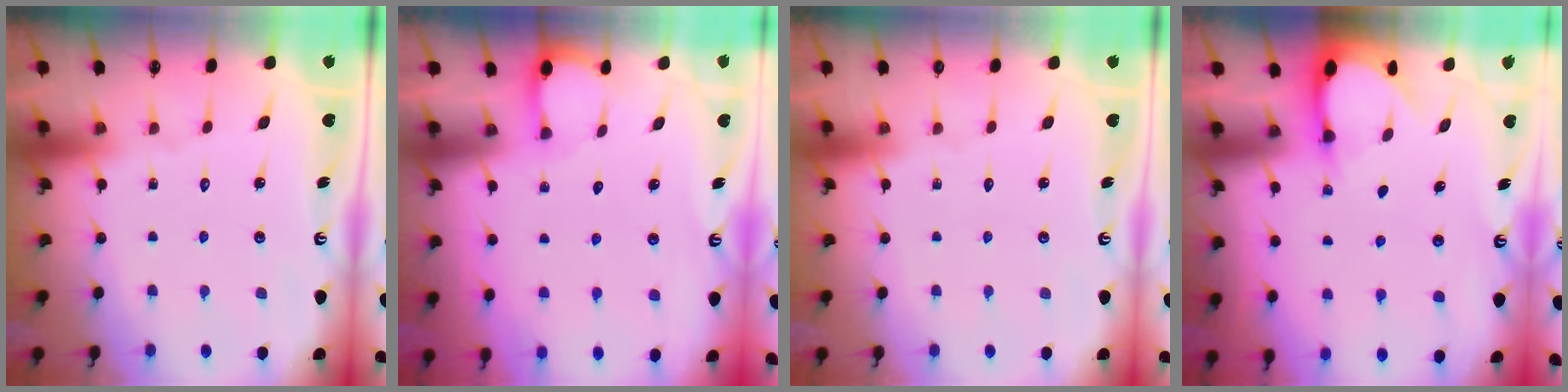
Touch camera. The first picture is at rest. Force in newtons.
{"total": 2.0, "press": 1.9, "slide": 0.3}
{"total": 0.0}
{"total": 2.9, "press": 2.9, "slide": 0.3}